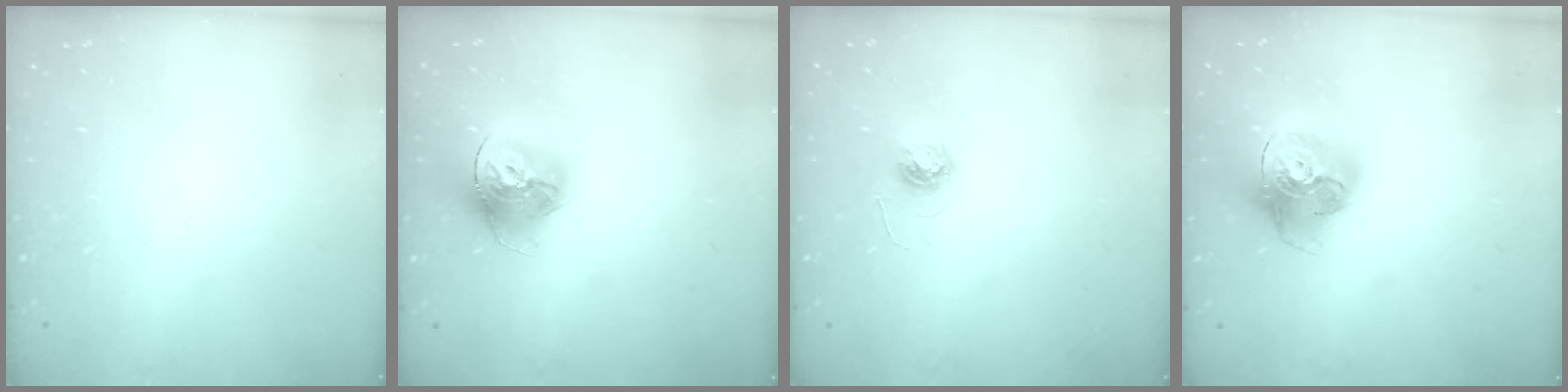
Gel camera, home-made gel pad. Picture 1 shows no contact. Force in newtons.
{"total": 15.9, "press": 15.9, "slide": 1.5}
{"total": 3.7, "press": 3.7, "slide": 0.3}
{"total": 17.5, "press": 17.4, "slide": 1.9}